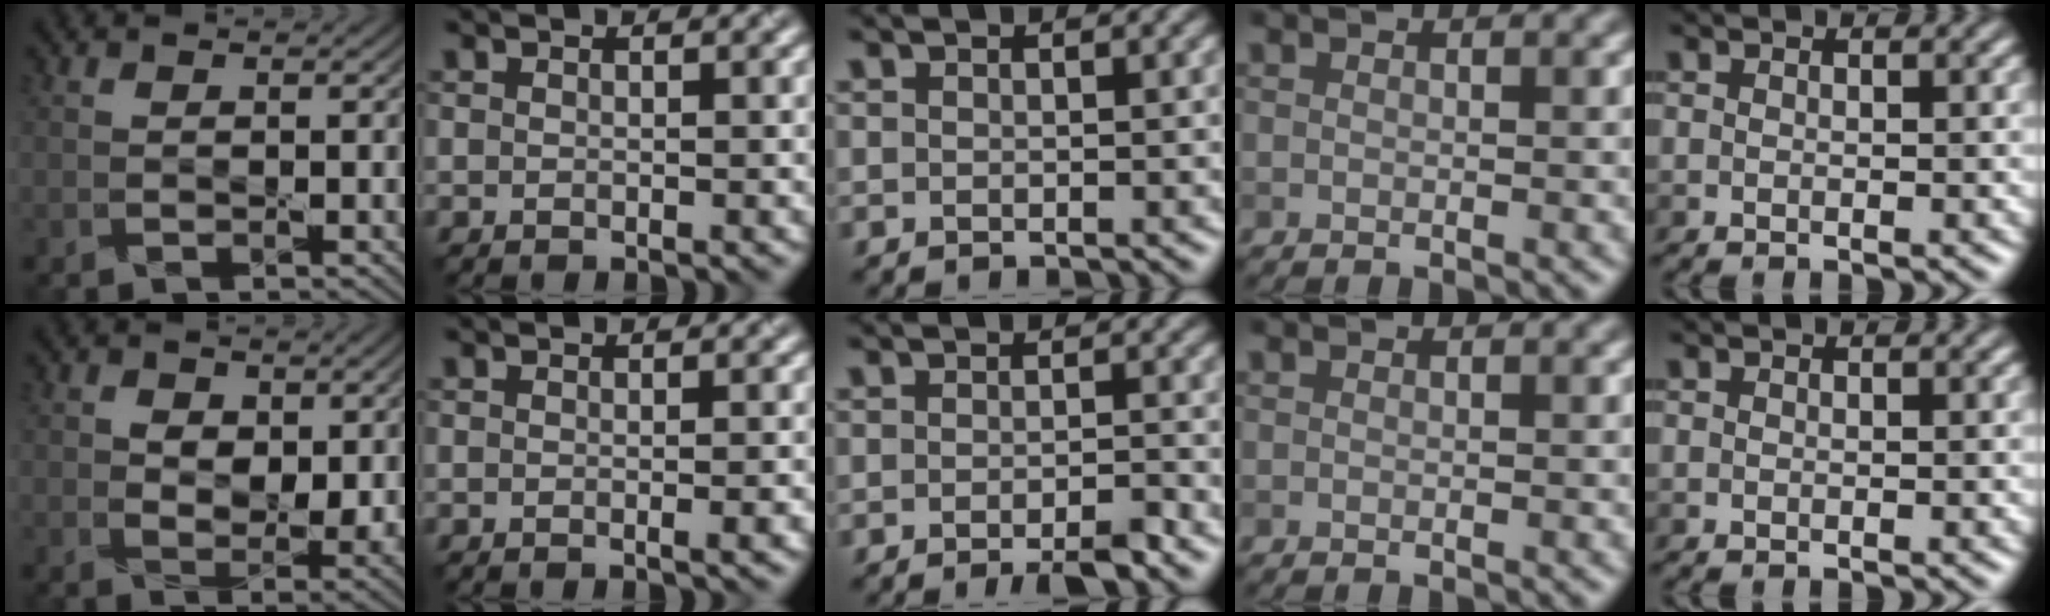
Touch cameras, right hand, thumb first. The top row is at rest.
{"thumb": {"total": 4.5, "force": [1.1, 3.1, 3.2], "torque": [-0.057, -0.012, 0.021]}, "index": {"total": 1.7, "force": [-0.5, 0.4, 1.6], "torque": [-0.017, -0.002, -0.008]}, "middle": {"total": 2.8, "force": [-2.0, 0.6, 1.9], "torque": [-0.028, 0.002, -0.029]}}